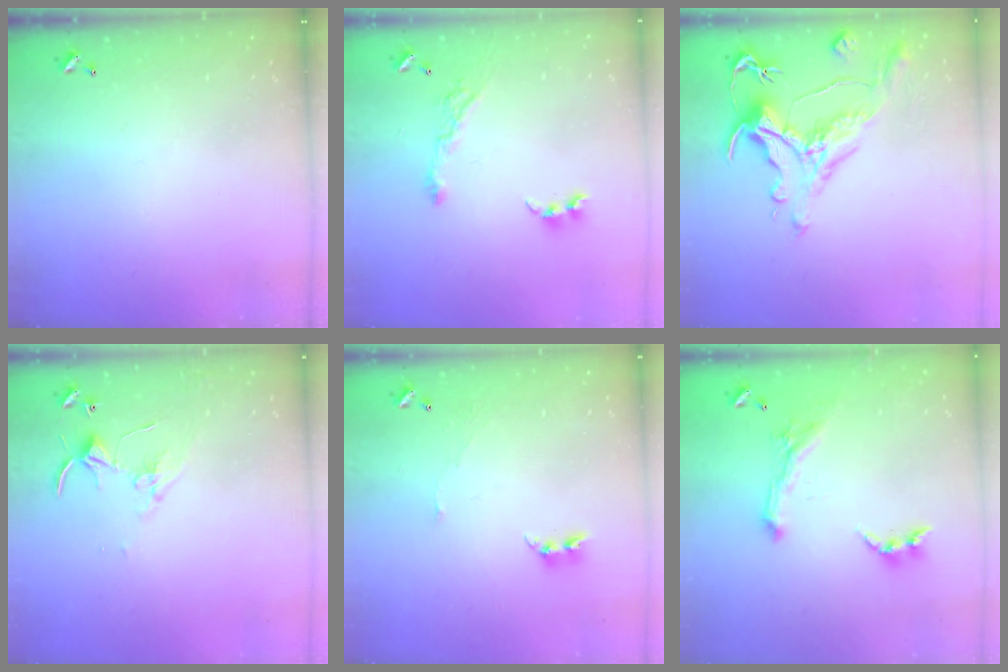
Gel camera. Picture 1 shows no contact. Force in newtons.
{"total": 5.7, "press": 5.6, "slide": 0.9}
{"total": 2.2, "press": 1.7, "slide": 1.4}
{"total": 5.5, "press": 5.5, "slide": 0.3}
{"total": 4.6, "press": 4.6, "slide": 0.5}
{"total": 1.8, "press": 1.7, "slide": 0.4}